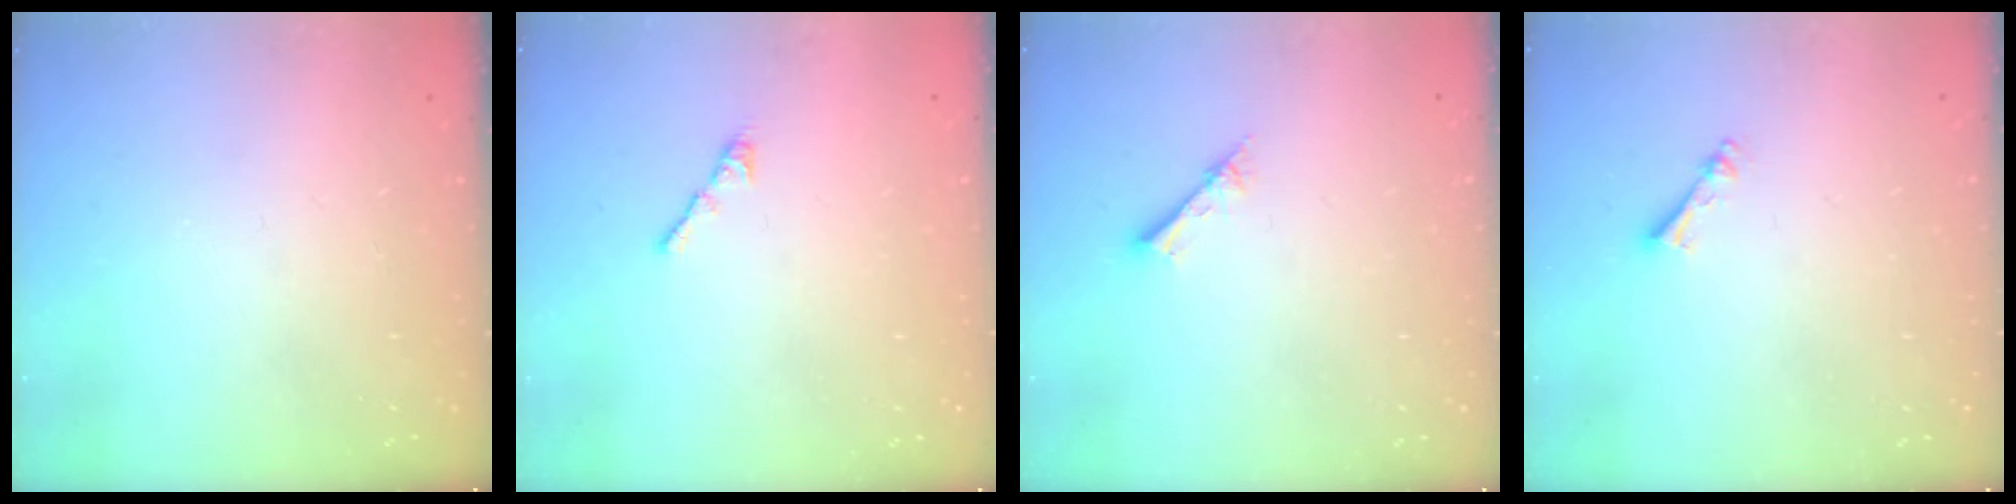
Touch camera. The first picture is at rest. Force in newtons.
{"total": 0.6, "press": 0.4, "slide": 0.4}
{"total": 2.1, "press": 2.1, "slide": 0.2}
{"total": 2.5, "press": 2.5, "slide": 0.4}